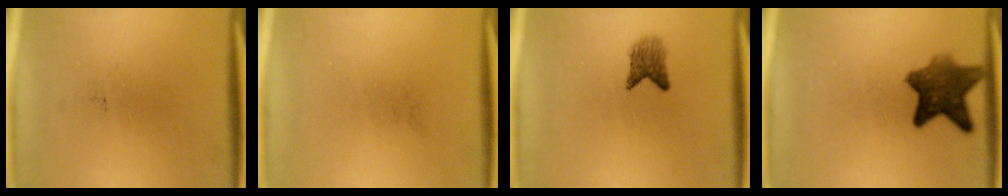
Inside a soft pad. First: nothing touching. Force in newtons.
{"total": 0.0}
{"total": 2.8}
{"total": 8.3}